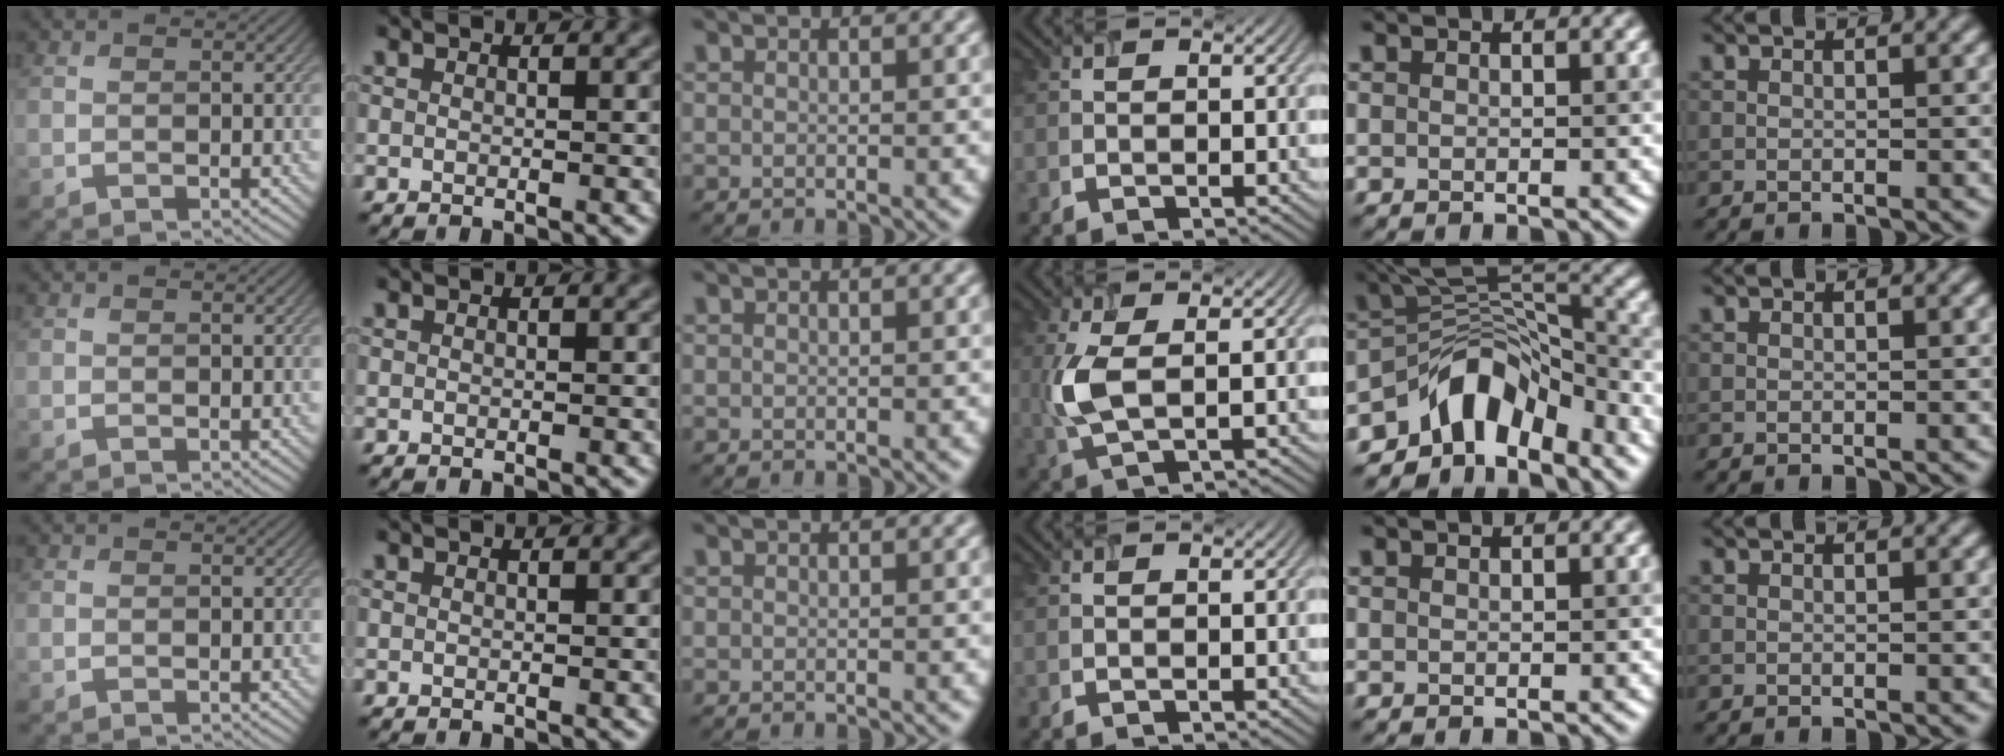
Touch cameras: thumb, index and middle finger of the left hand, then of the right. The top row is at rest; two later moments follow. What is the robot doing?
{"motion": "insert", "object": "airpods case & airpods"}